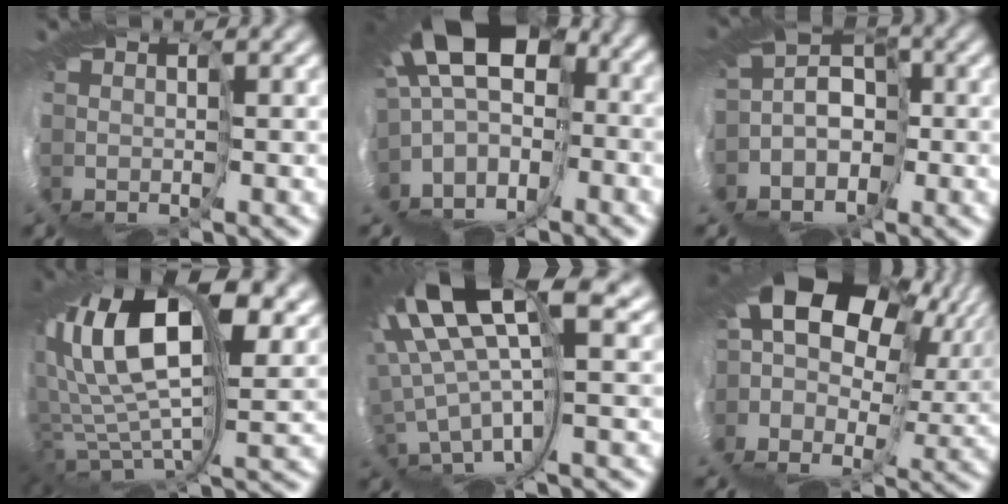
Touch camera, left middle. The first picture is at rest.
{"total": 10.2, "force": [-2.6, 4.5, 8.7], "torque": [-0.173, 0.006, -0.026]}
{"total": 4.7, "force": [-3.4, 2.9, 1.5], "torque": [-0.045, 0.017, -0.071]}
{"total": 13.2, "force": [5.8, 5.1, 10.7], "torque": [-0.255, 0.027, 0.110]}
{"total": 10.3, "force": [5.1, 1.2, 8.8], "torque": [-0.233, 0.011, 0.100]}
{"total": 12.4, "force": [2.7, 7.5, 9.4], "torque": [-0.198, -0.009, 0.052]}